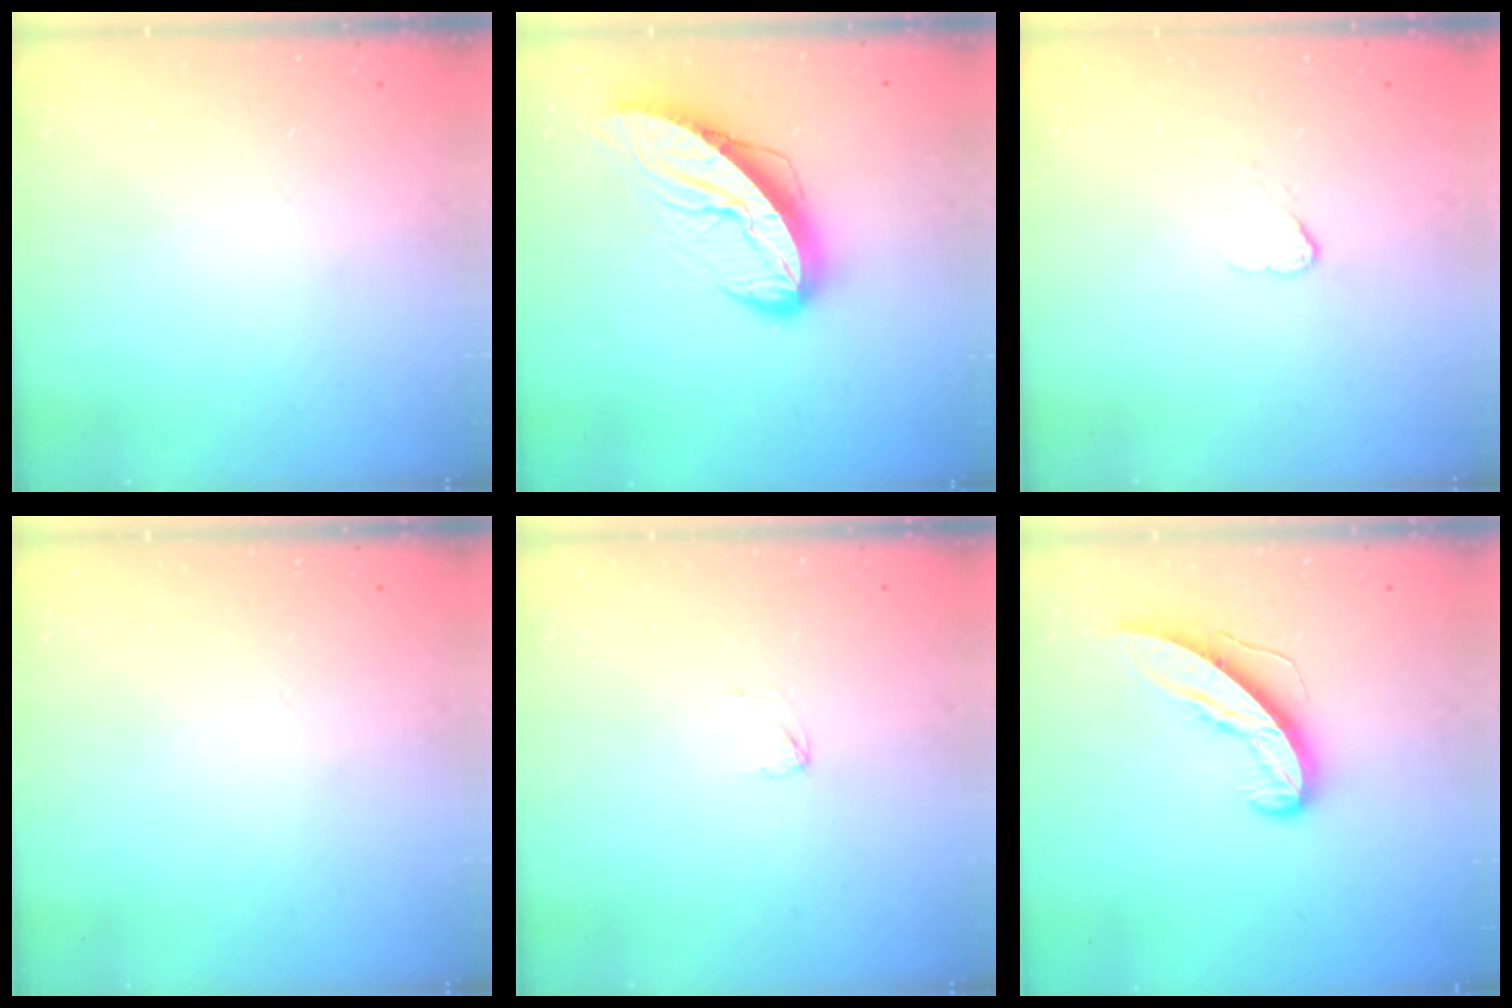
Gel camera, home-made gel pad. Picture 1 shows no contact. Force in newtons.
{"total": 12.4, "press": 12.4, "slide": 1.1}
{"total": 2.7, "press": 2.7, "slide": 0.3}
{"total": 0.0}
{"total": 1.9, "press": 1.9, "slide": 0.1}
{"total": 9.9, "press": 9.8, "slide": 0.8}